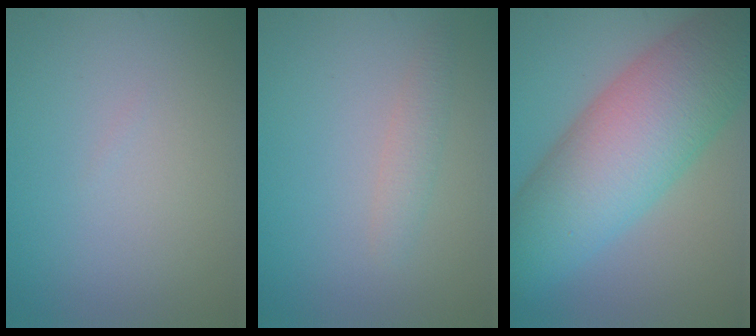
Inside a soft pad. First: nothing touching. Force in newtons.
{"total": 1.4, "press": 1.4, "slide": 0.1}
{"total": 12.2, "press": 12.2, "slide": 0.2}